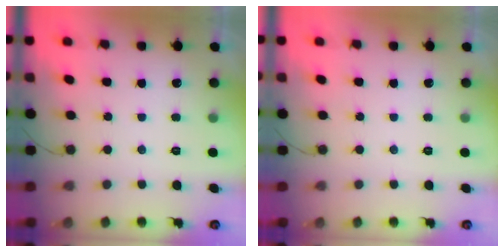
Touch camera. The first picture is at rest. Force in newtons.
{"total": 0.0}